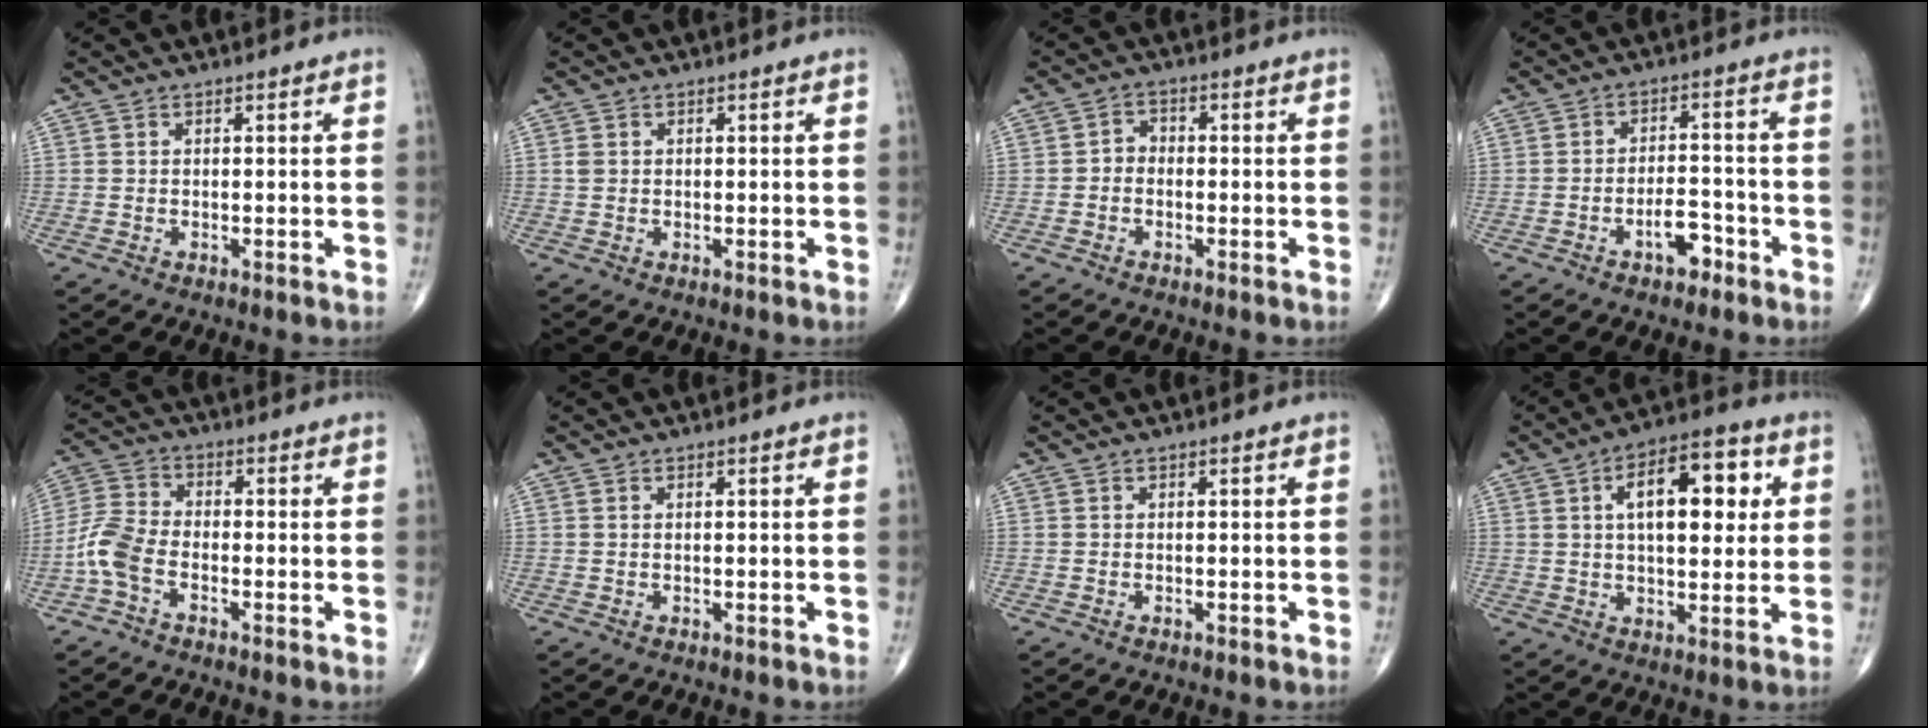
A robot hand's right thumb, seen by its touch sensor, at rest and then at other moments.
{"total": 1.1, "force": [0.1, 1.0, 0.6], "torque": [-0.012, 0.003, 0.004]}
{"total": 2.4, "force": [-0.8, 1.9, 1.2], "torque": [-0.009, 0.012, -0.024]}
{"total": 5.3, "force": [-3.0, 2.5, 3.6], "torque": [-0.046, 0.029, -0.048]}
{"total": 6.7, "force": [-2.9, 3.5, 4.9], "torque": [-0.115, 0.022, -0.069]}
{"total": 0.0}
{"total": 0.0}
{"total": 14.5, "force": [3.8, 7.0, 12.1], "torque": [-0.155, 0.009, 0.054]}